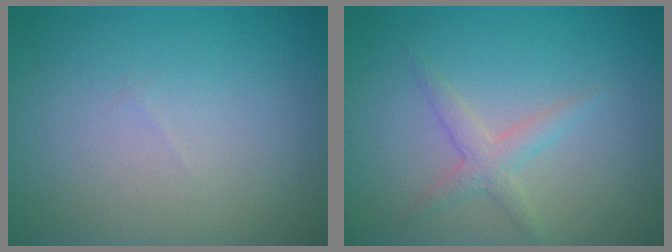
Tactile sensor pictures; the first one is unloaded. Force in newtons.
{"total": 1.9, "press": 1.9, "slide": 0.0}